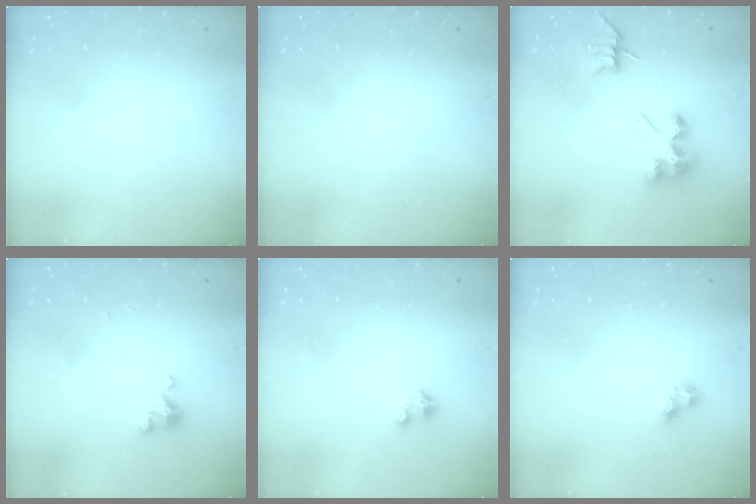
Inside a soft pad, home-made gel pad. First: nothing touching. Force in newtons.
{"total": 0.0}
{"total": 6.6, "press": 6.6, "slide": 0.5}
{"total": 2.5, "press": 2.5, "slide": 0.3}
{"total": 1.4, "press": 1.4, "slide": 0.2}
{"total": 3.7, "press": 3.6, "slide": 0.4}